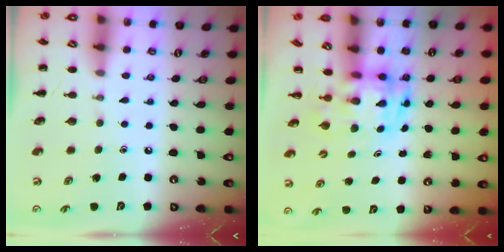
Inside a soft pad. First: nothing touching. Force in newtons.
{"total": 3.7, "press": 3.6, "slide": 0.8}